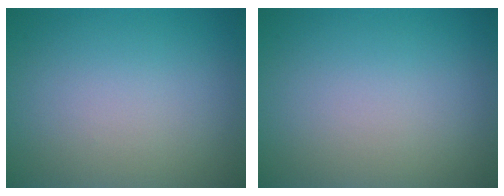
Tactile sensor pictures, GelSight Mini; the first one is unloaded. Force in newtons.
{"total": 0.0}